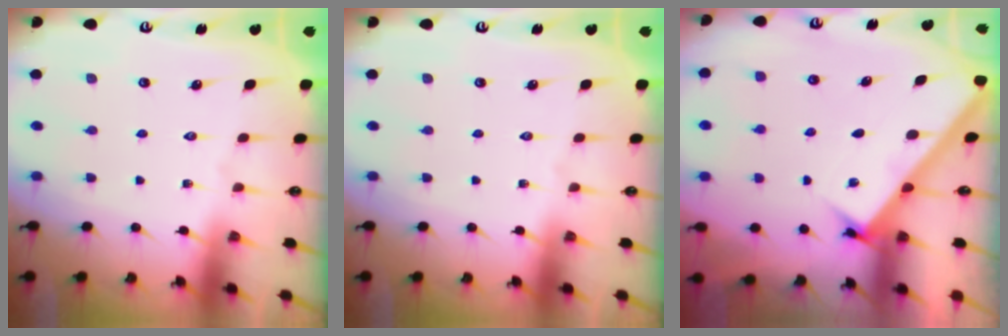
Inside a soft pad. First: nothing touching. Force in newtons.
{"total": 0.0}
{"total": 3.1, "press": 3.1, "slide": 0.2}